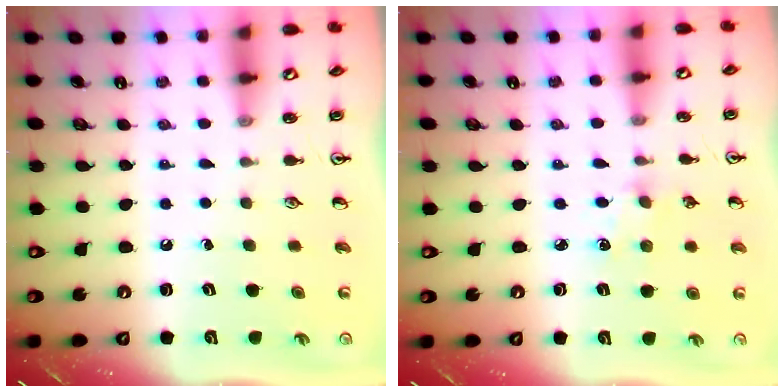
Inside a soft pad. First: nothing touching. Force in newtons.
{"total": 3.0, "press": 3.0, "slide": 0.4}